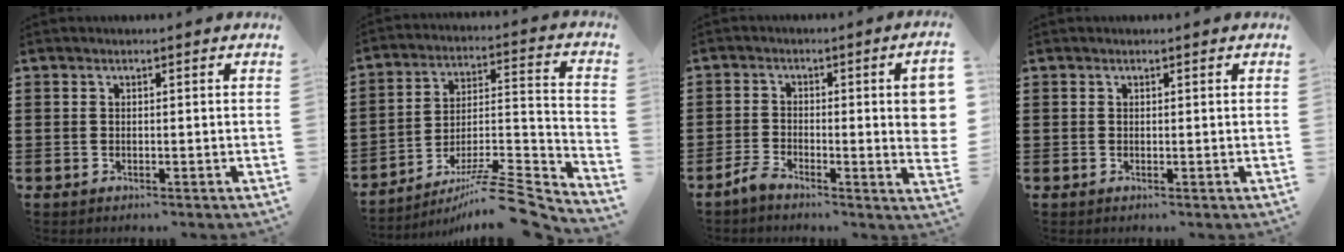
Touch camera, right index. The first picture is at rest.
{"total": 9.4, "force": [-7.6, 1.0, 5.5], "torque": [-0.077, 0.017, -0.150]}
{"total": 7.0, "force": [-1.3, 1.3, 6.7], "torque": [-0.114, -0.009, -0.024]}
{"total": 0.0}